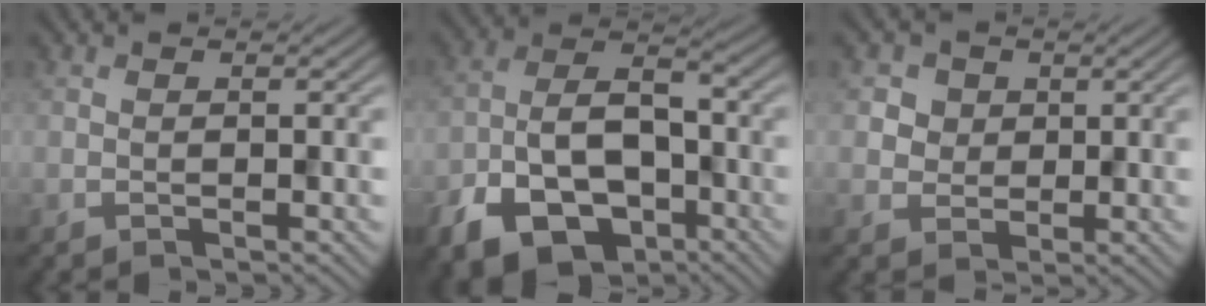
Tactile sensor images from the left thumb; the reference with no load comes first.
{"total": 12.2, "force": [-6.0, 7.2, 7.8], "torque": [-0.161, -0.016, -0.110]}
{"total": 3.8, "force": [1.4, 3.3, 1.1], "torque": [-0.045, -0.006, 0.026]}